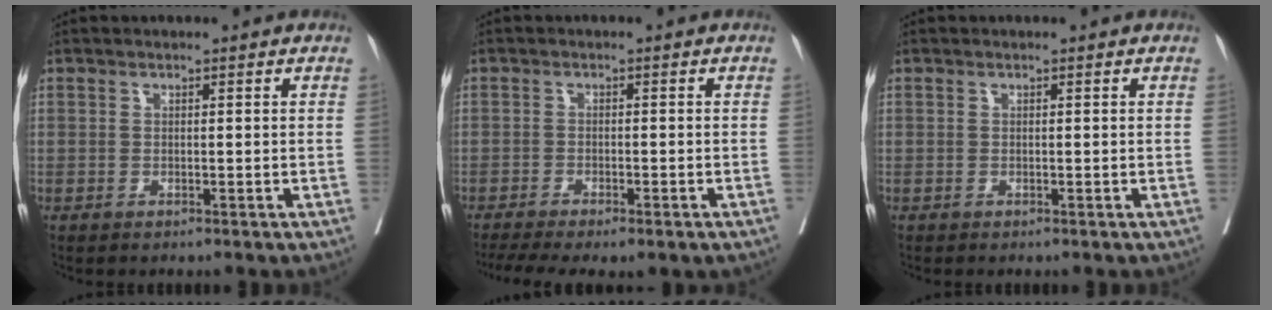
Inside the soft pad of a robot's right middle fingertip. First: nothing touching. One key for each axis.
{"total": 12.3, "fx": -9.2, "fy": 3.6, "fz": 7.4, "tx": -0.141, "ty": -0.015, "tz": -0.131}
{"total": 0.0}